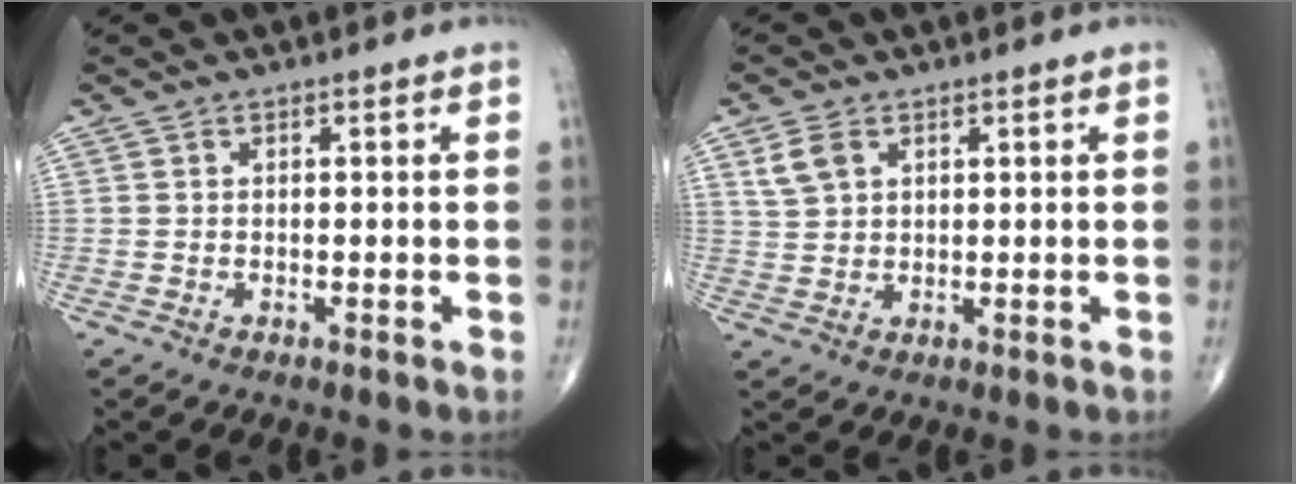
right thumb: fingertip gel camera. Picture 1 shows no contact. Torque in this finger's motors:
{"motor_torque": [-0.12, 0.12, 0.01, 0.01, 0.01]}